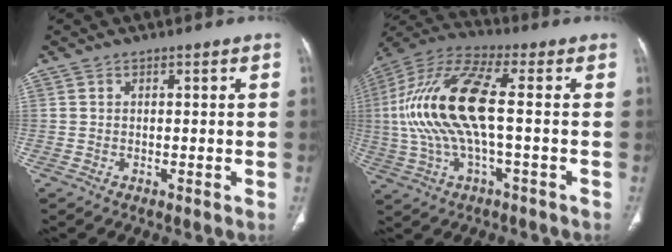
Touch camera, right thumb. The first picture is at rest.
{"total": 17.8, "force": [0.2, 5.7, 16.9], "torque": [-0.376, 0.030, 0.001]}